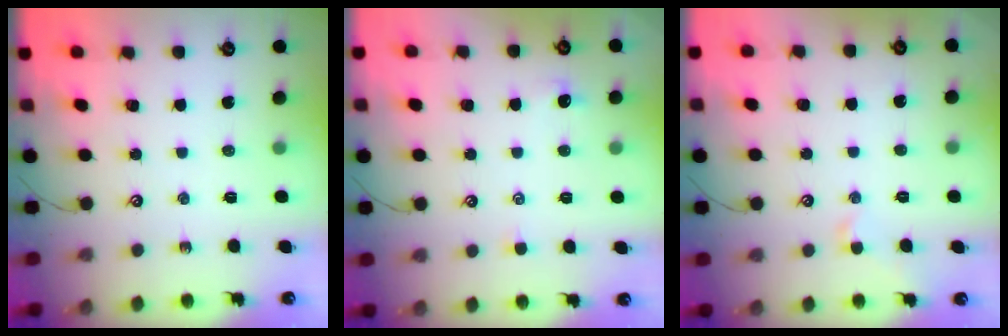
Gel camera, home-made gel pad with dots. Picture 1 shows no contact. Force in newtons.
{"total": 1.8, "press": 1.8, "slide": 0.5}
{"total": 0.5, "press": 0.2, "slide": 0.5}